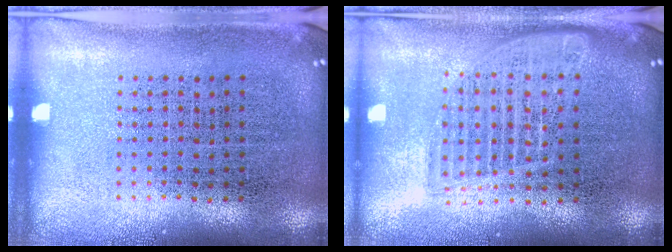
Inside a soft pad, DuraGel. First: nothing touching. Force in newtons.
{"total": 1.7, "press": 1.4, "slide": 0.9}